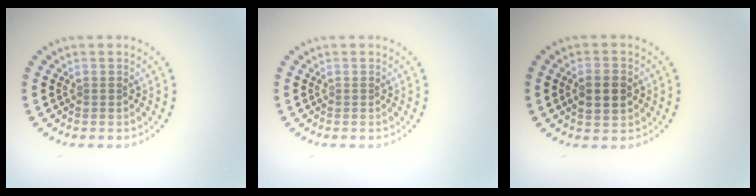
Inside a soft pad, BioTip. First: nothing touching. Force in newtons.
{"total": 0.0}
{"total": 2.9, "press": 2.9, "slide": 0.3}